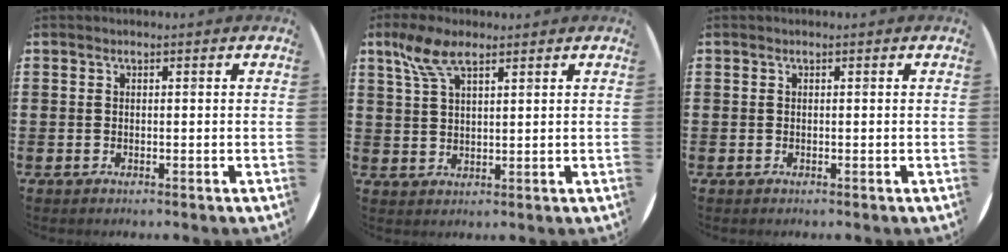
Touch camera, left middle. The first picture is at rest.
{"total": 6.0, "force": [3.8, 2.1, 4.2], "torque": [-0.092, 0.005, 0.069]}
{"total": 0.0}